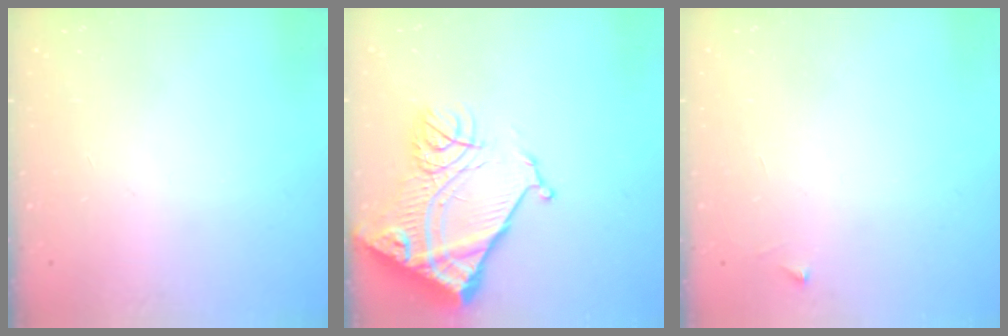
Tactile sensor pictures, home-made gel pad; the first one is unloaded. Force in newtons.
{"total": 17.1, "press": 17.0, "slide": 1.9}
{"total": 2.5, "press": 2.5, "slide": 0.3}